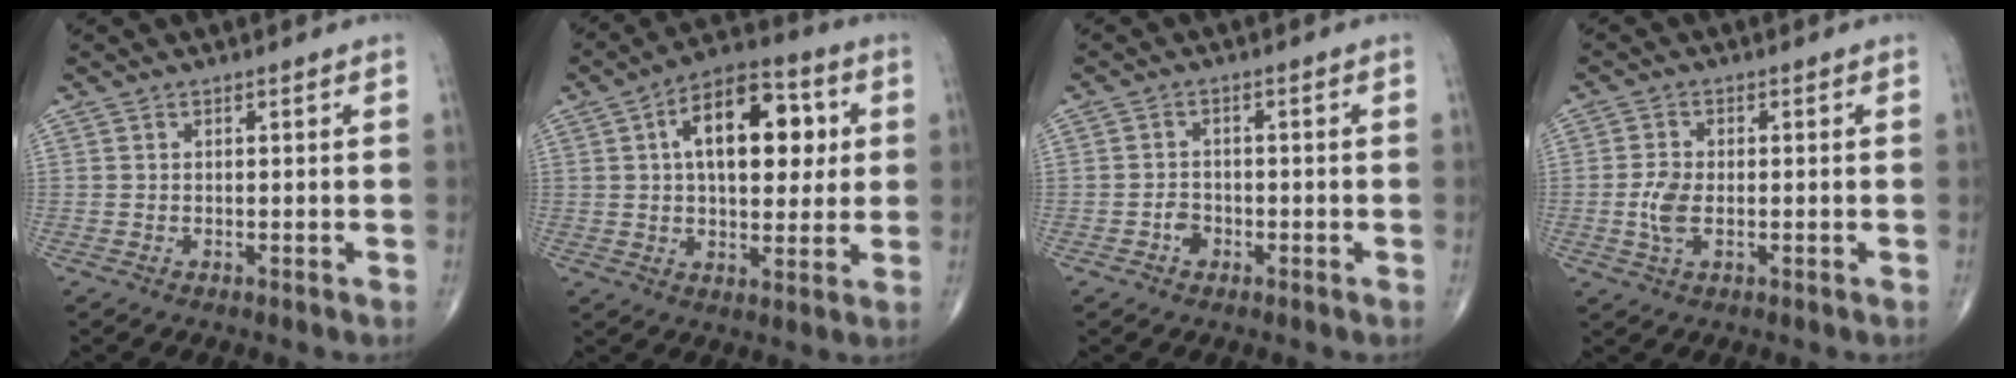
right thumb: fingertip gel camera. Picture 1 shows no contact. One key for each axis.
{"total": 16.8, "fx": 3.8, "fy": 9.0, "fz": 13.7, "tx": -0.173, "ty": 0.012, "tz": 0.051}
{"total": 2.4, "fx": -1.1, "fy": 1.9, "fz": 1.0, "tx": -0.007, "ty": 0.009, "tz": -0.023}
{"total": 4.4, "fx": -0.7, "fy": 2.4, "fz": 3.6, "tx": -0.082, "ty": 0.003, "tz": -0.015}